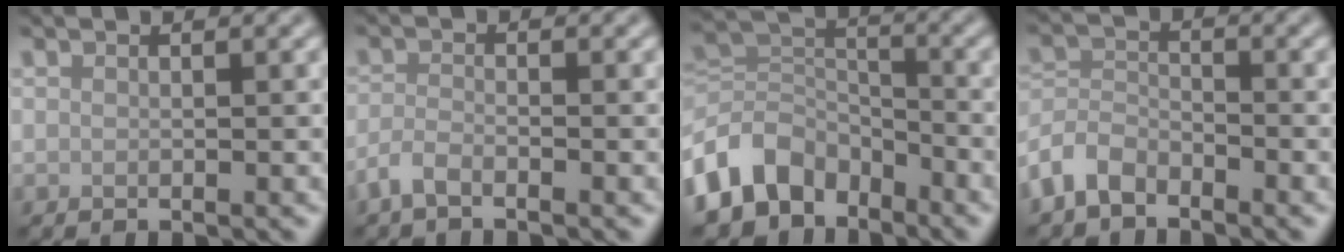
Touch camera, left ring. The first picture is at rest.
{"total": 1.8, "force": [-1.3, 0.5, 1.1], "torque": [-0.027, -0.001, -0.034]}
{"total": 7.7, "force": [-4.8, 5.3, 2.9], "torque": [-0.049, -0.005, -0.107]}
{"total": 3.4, "force": [-2.7, 1.7, 1.2], "torque": [-0.024, 0.002, -0.069]}